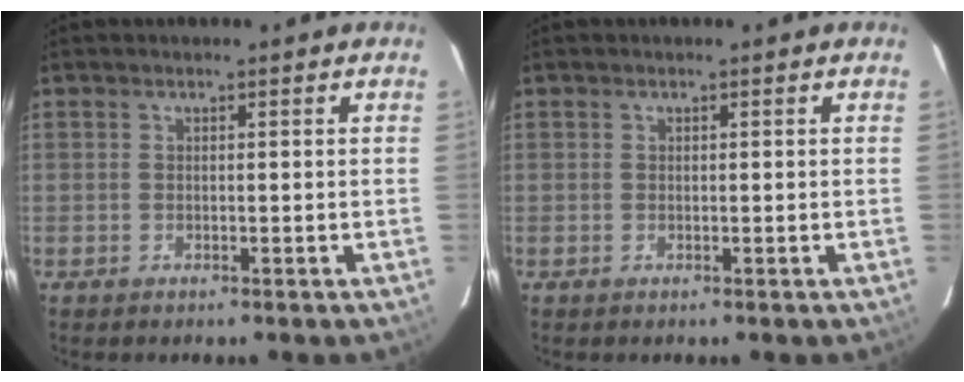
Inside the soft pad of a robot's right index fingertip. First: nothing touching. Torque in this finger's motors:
{"motor_torque": [-0.12, 0.02, -0.03, 0.01]}